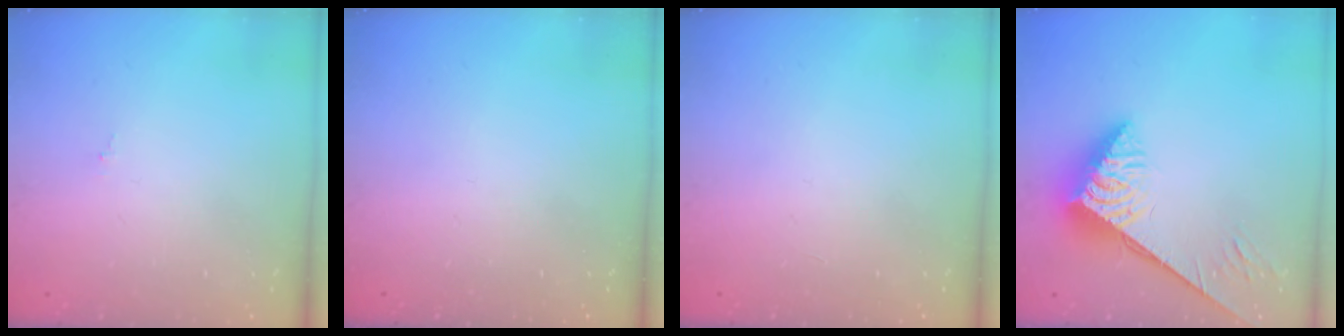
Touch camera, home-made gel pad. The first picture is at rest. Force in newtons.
{"total": 0.0}
{"total": 0.0}
{"total": 8.1, "press": 8.1, "slide": 0.8}